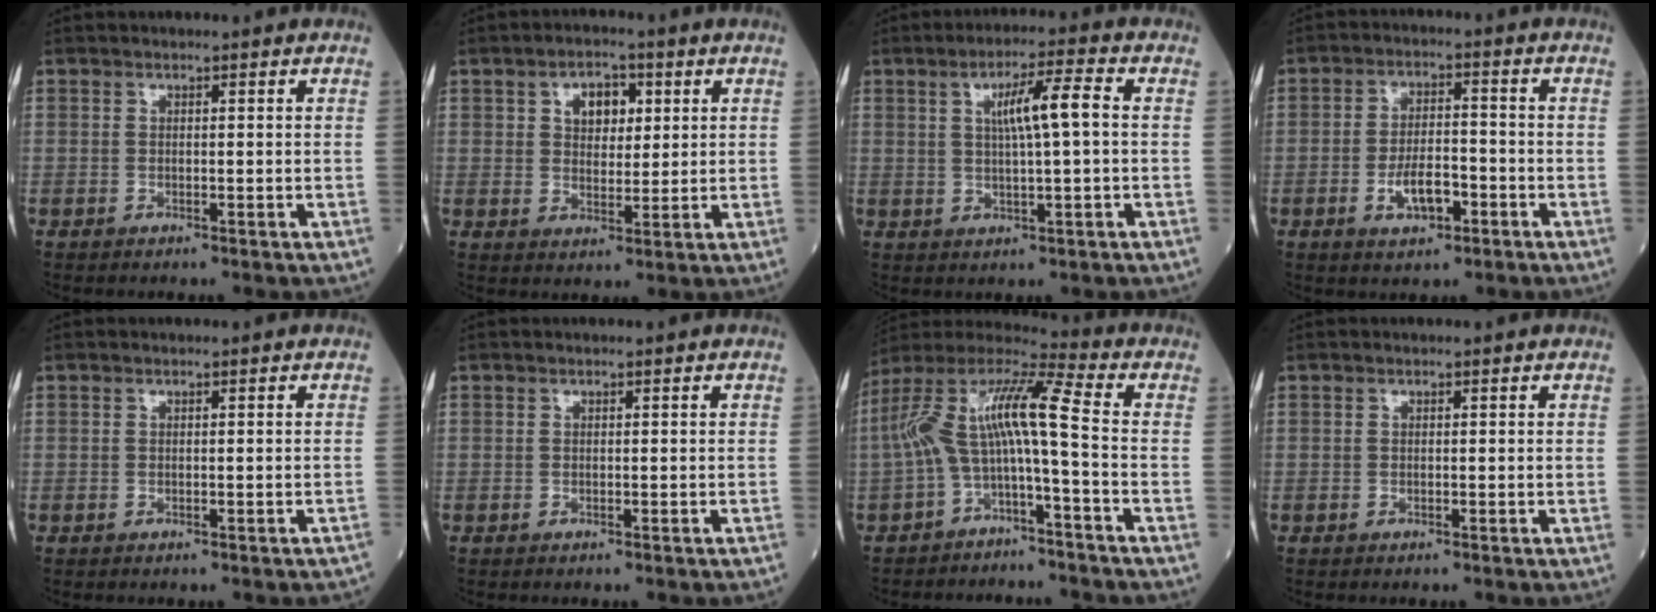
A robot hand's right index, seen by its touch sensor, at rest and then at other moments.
{"total": 3.9, "force": [1.5, 2.7, 2.4], "torque": [-0.030, 0.006, 0.025]}
{"total": 6.9, "force": [1.2, 0.3, 6.8], "torque": [-0.115, 0.009, 0.020]}
{"total": 6.1, "force": [-2.5, 2.5, 4.9], "torque": [-0.090, 0.003, -0.041]}
{"total": 0.9, "force": [-0.7, 0.2, 0.5], "torque": [-0.005, 0.000, -0.006]}
{"total": 0.0}
{"total": 11.0, "force": [-1.9, 1.0, 10.8], "torque": [-0.211, 0.046, -0.040]}
{"total": 0.0}